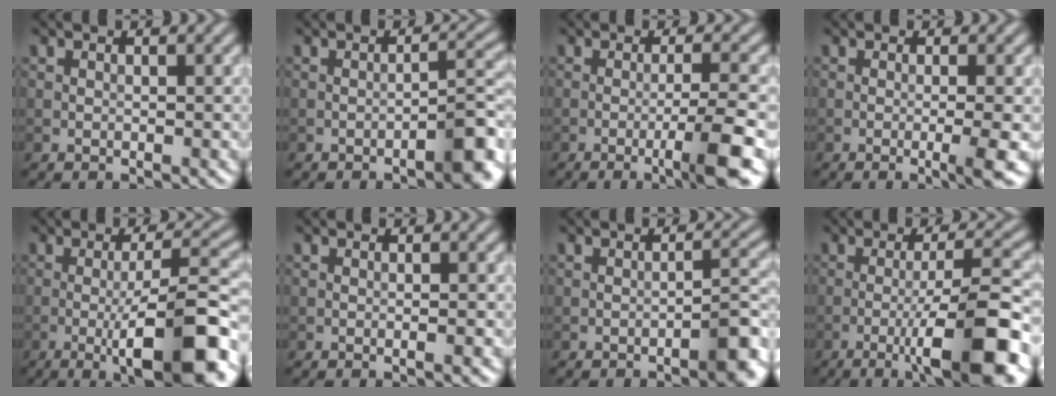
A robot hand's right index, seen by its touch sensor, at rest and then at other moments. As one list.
[{"total": 4.1, "force": [-2.4, 0.8, 3.3], "torque": [-0.044, 0.012, -0.037]}, {"total": 5.1, "force": [-1.8, 0.6, 4.7], "torque": [-0.068, 0.004, -0.034]}, {"total": 3.5, "force": [-0.8, 0.6, 3.3], "torque": [-0.044, -0.003, -0.016]}, {"total": 10.2, "force": [-3.5, 2.0, 9.4], "torque": [-0.131, 0.006, -0.056]}, {"total": 0.9, "force": [-0.2, 0.1, 0.9], "torque": [-0.008, 0.000, -0.006]}, {"total": 3.4, "force": [-2.0, 0.6, 2.7], "torque": [-0.037, 0.011, -0.033]}, {"total": 9.5, "force": [-3.8, 1.5, 8.5], "torque": [-0.125, 0.010, -0.063]}]